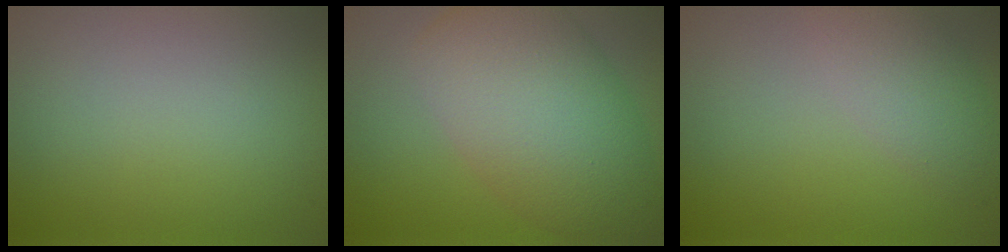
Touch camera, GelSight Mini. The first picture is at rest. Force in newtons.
{"total": 9.9, "press": 9.9, "slide": 0.4}
{"total": 3.2, "press": 3.1, "slide": 0.2}